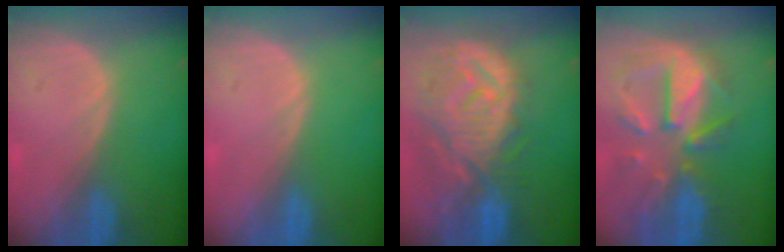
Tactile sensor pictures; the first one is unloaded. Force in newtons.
{"total": 0.0}
{"total": 12.5, "press": 11.1, "slide": 5.7}
{"total": 11.1, "press": 9.8, "slide": 5.4}